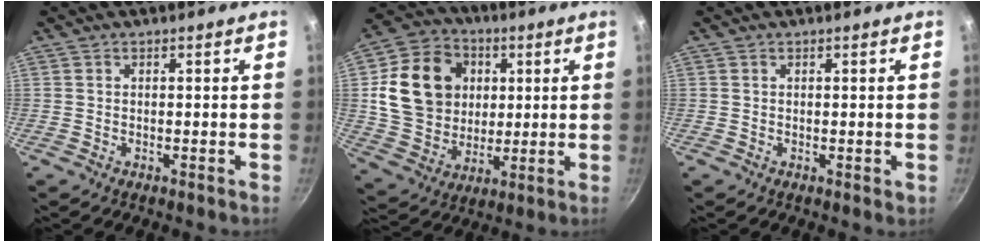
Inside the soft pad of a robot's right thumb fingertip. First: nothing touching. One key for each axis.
{"total": 18.6, "fx": 3.5, "fy": 15.3, "fz": 10.1, "tx": -0.159, "ty": 0.002, "tz": 0.067}
{"total": 0.0}